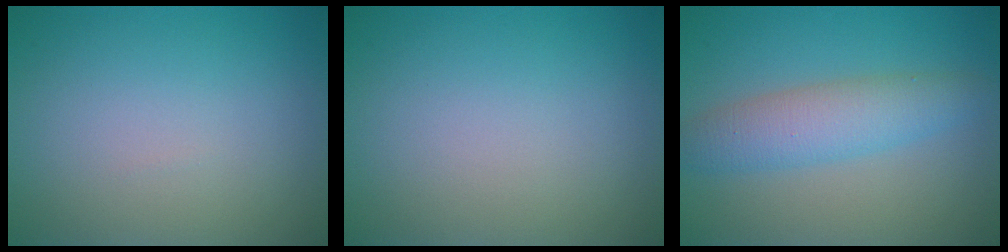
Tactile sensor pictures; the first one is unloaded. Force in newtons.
{"total": 0.0}
{"total": 4.2, "press": 4.2, "slide": 0.1}